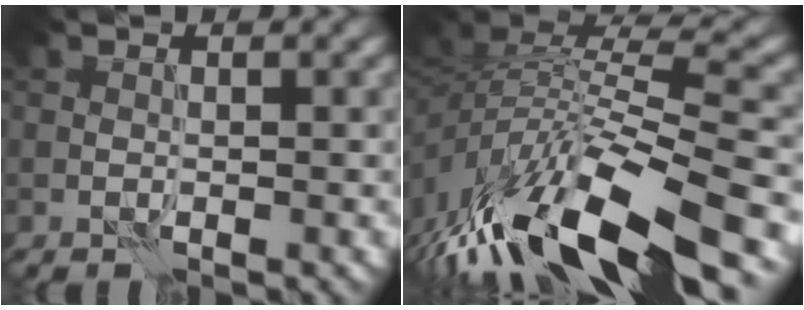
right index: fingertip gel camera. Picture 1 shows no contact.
{"total": 13.4, "force": [-7.1, 5.0, 10.1], "torque": [-0.202, 0.007, -0.122]}